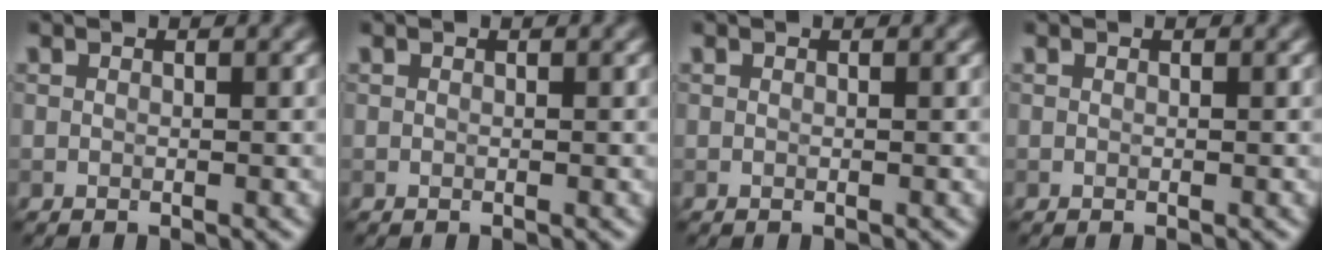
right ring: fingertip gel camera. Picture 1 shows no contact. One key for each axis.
{"total": 0.0}
{"total": 0.0}
{"total": 0.0}